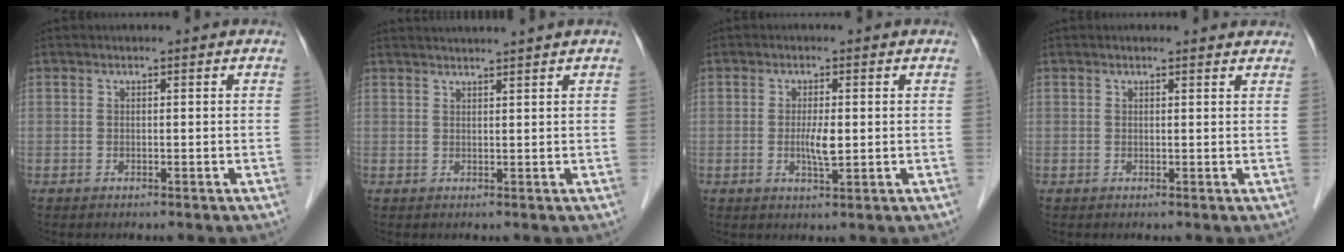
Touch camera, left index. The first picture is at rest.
{"total": 5.7, "force": [5.2, -1.4, 2.0], "torque": [-0.021, 0.019, 0.066]}
{"total": 3.0, "force": [-0.1, 0.5, 3.0], "torque": [-0.059, -0.004, 0.001]}
{"total": 3.8, "force": [3.6, 0.7, 1.0], "torque": [-0.014, 0.009, 0.030]}